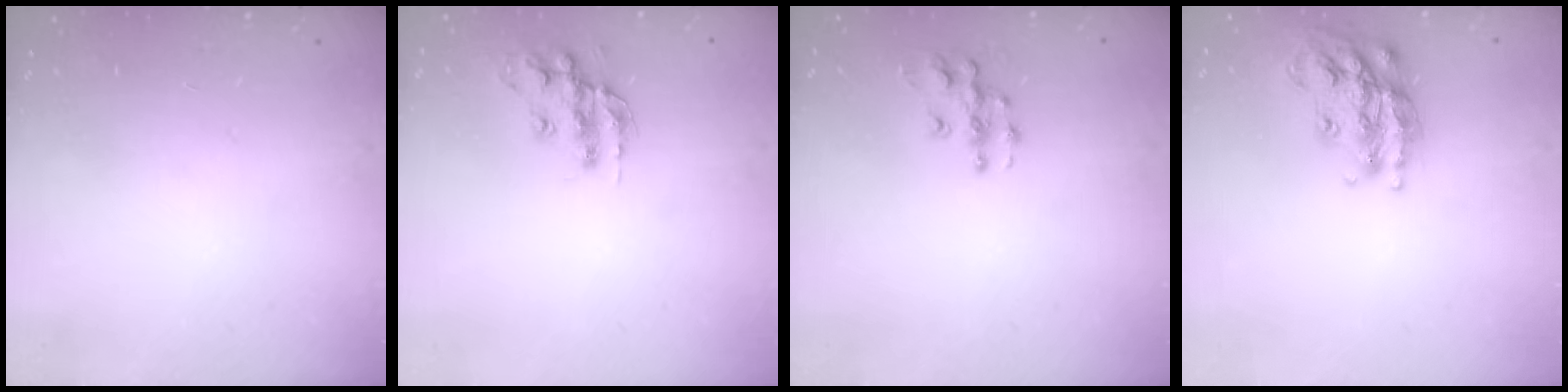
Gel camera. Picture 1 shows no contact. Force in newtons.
{"total": 12.5, "press": 12.5, "slide": 0.9}
{"total": 8.2, "press": 8.2, "slide": 0.4}
{"total": 18.0, "press": 17.9, "slide": 1.1}